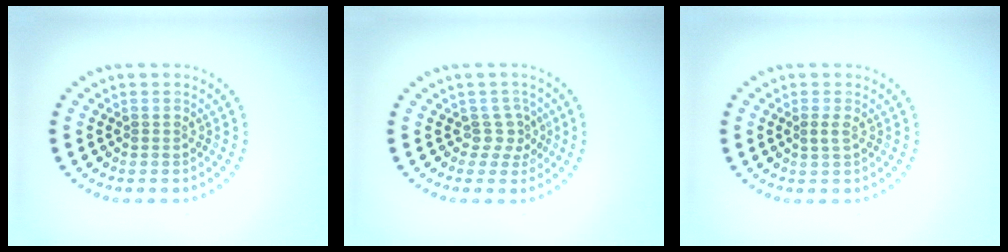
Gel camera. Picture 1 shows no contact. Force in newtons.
{"total": 1.9, "press": 1.4, "slide": 1.3}
{"total": 0.8, "press": 0.8, "slide": 0.2}